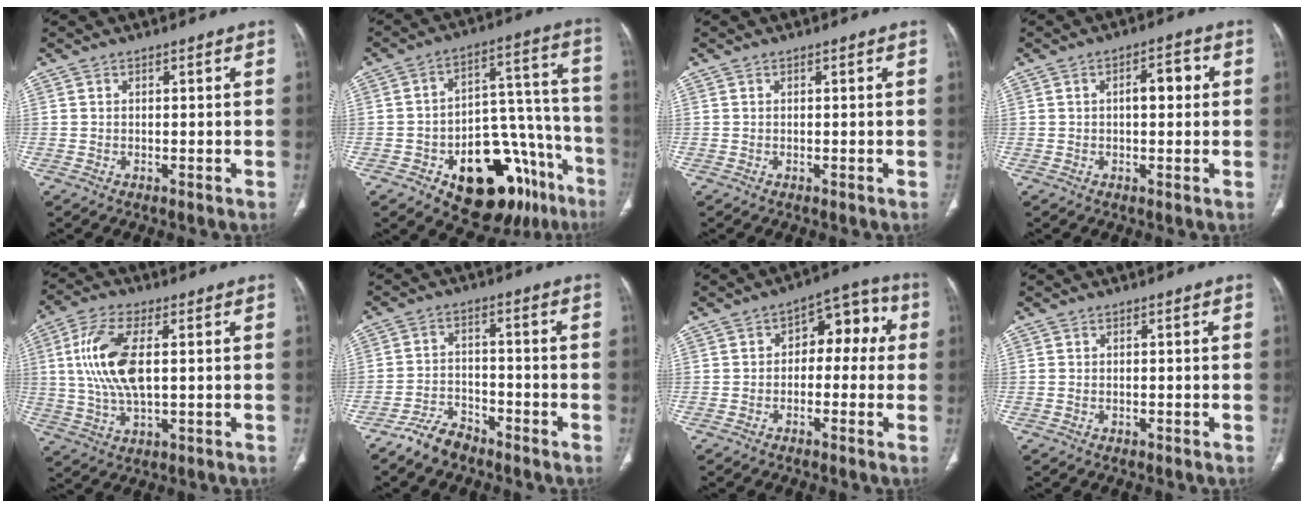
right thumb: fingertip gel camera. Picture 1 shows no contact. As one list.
[{"total": 24.5, "force": [-12.7, 12.8, 16.5], "torque": [-0.148, 0.102, -0.170]}, {"total": 0.0}, {"total": 4.8, "force": [0.6, 2.4, 4.2], "torque": [-0.055, 0.013, 0.005]}, {"total": 12.8, "force": [1.9, 5.6, 11.4], "torque": [-0.248, 0.002, 0.040]}, {"total": 5.7, "force": [-4.8, 2.5, 1.8], "torque": [-0.035, 0.023, -0.090]}, {"total": 9.2, "force": [0.6, 5.8, 7.1], "torque": [-0.050, 0.043, -0.003]}, {"total": 0.0}]